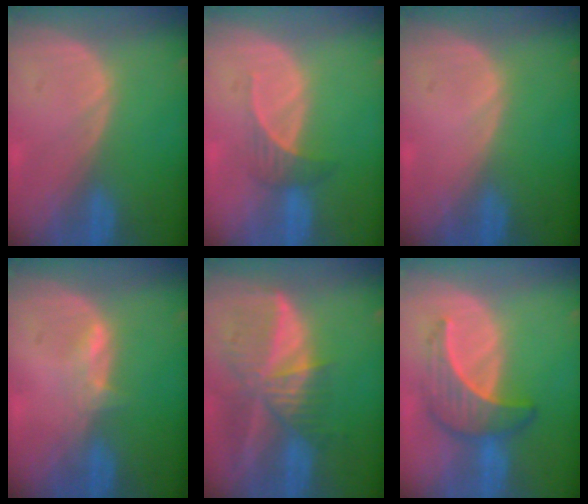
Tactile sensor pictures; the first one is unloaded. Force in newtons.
{"total": 2.8, "press": 2.7, "slide": 0.9}
{"total": 0.0}
{"total": 2.1, "press": 2.0, "slide": 0.4}
{"total": 9.3, "press": 8.1, "slide": 4.6}
{"total": 6.6, "press": 6.5, "slide": 1.2}